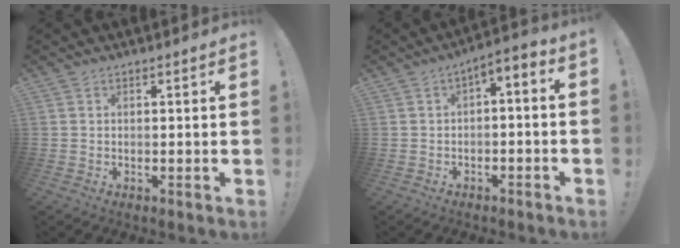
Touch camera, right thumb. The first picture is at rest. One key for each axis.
{"total": 4.0, "fx": -2.2, "fy": 1.4, "fz": 3.1, "tx": -0.048, "ty": 0.011, "tz": -0.038}